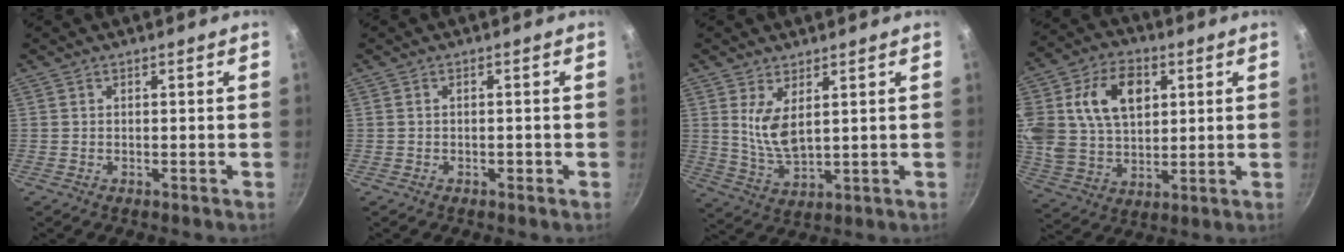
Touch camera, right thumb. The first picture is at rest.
{"total": 0.9, "force": [-0.4, 0.6, 0.6], "torque": [-0.007, 0.006, -0.005]}
{"total": 7.1, "force": [2.4, 3.2, 5.9], "torque": [-0.107, -0.031, 0.057]}
{"total": 20.3, "force": [5.7, 14.2, 13.4], "torque": [-0.261, 0.011, 0.106]}